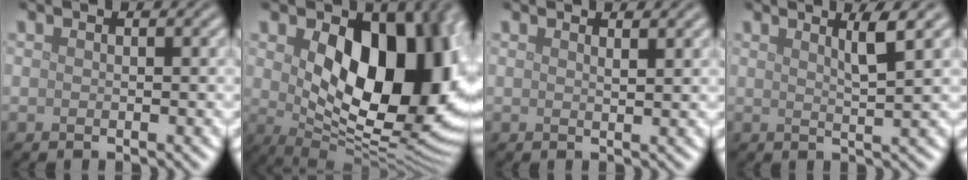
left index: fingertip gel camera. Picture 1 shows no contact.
{"total": 14.7, "force": [2.5, 8.2, 11.9], "torque": [-0.143, -0.012, 0.049]}
{"total": 1.1, "force": [0.9, 0.3, 0.6], "torque": [-0.002, 0.002, 0.012]}
{"total": 2.9, "force": [1.6, 0.4, 2.4], "torque": [-0.030, 0.006, 0.024]}